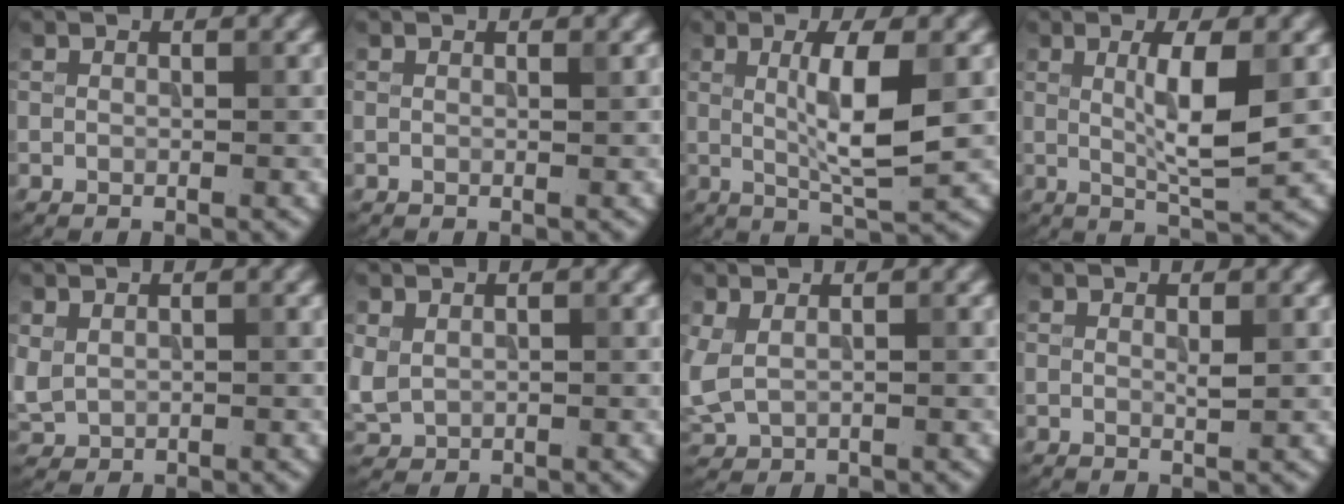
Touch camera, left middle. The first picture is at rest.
{"total": 0.0}
{"total": 5.4, "force": [0.6, 1.0, 5.3], "torque": [-0.094, -0.004, 0.013]}
{"total": 4.9, "force": [0.6, 0.9, 4.7], "torque": [-0.082, -0.006, 0.014]}
{"total": 1.5, "force": [0.5, 1.1, 0.8], "torque": [-0.022, -0.001, 0.016]}
{"total": 1.9, "force": [0.4, 1.5, 1.1], "torque": [-0.031, -0.002, 0.013]}
{"total": 2.2, "force": [0.7, 1.3, 1.6], "torque": [-0.046, -0.001, 0.022]}
{"total": 0.7, "force": [0.3, 0.0, 0.6], "torque": [-0.010, -0.003, 0.004]}